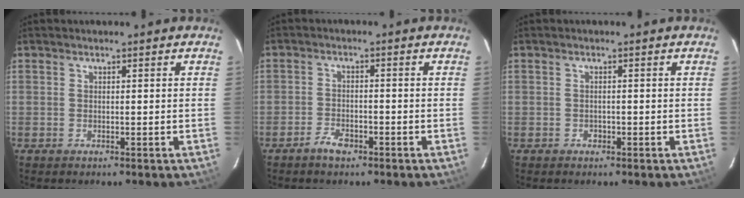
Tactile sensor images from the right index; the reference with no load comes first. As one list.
[{"total": 3.6, "force": [-2.6, 1.5, 1.9], "torque": [-0.047, 0.000, -0.047]}, {"total": 0.9, "force": [-0.4, 0.7, 0.3], "torque": [-0.004, 0.001, -0.004]}]